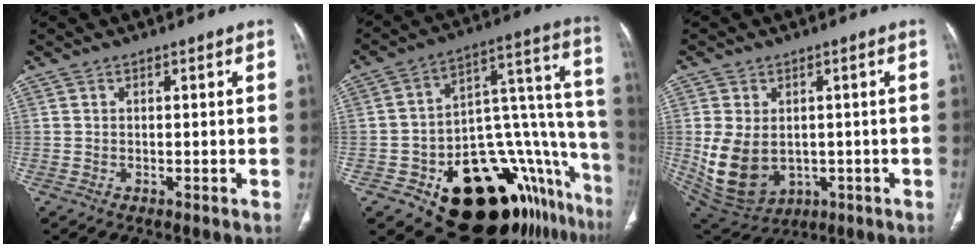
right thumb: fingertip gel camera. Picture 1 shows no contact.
{"total": 28.8, "force": [-14.6, 14.3, 20.2], "torque": [-0.153, 0.130, -0.193]}
{"total": 13.1, "force": [-1.2, 9.8, 8.6], "torque": [-0.158, -0.006, 0.013]}